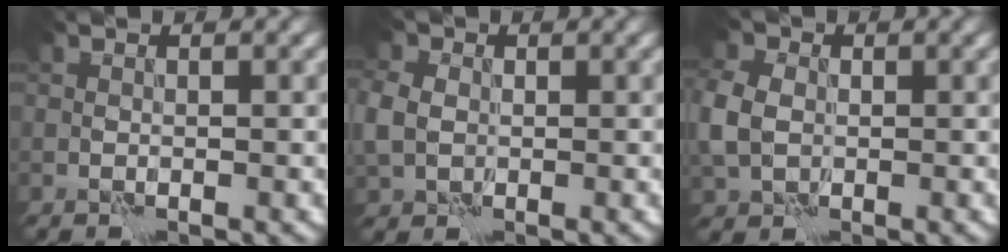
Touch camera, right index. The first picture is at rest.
{"total": 3.8, "force": [0.0, 3.2, 2.0], "torque": [-0.066, 0.001, 0.002]}
{"total": 5.0, "force": [-0.2, 4.0, 3.0], "torque": [-0.097, -0.001, -0.004]}